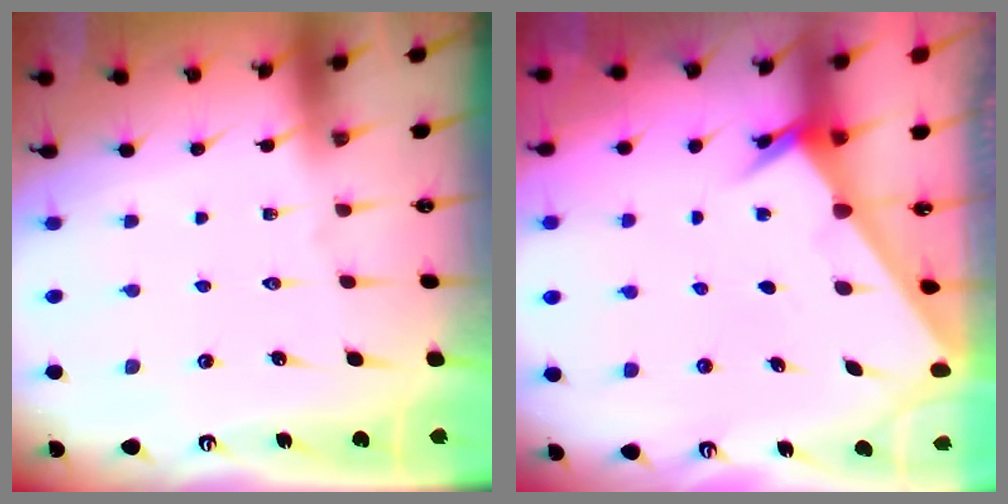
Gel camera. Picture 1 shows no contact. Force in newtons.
{"total": 2.5, "press": 2.5, "slide": 0.2}